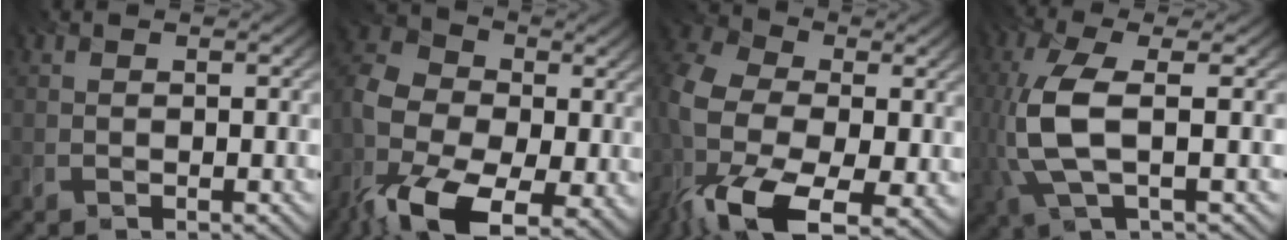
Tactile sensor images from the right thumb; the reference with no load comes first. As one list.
[{"total": 16.6, "force": [-6.0, 10.5, 11.4], "torque": [-0.265, -0.034, -0.122]}, {"total": 16.9, "force": [-4.8, 10.2, 12.6], "torque": [-0.299, -0.031, -0.088]}, {"total": 8.0, "force": [0.2, 3.0, 7.4], "torque": [-0.185, 0.002, 0.004]}]